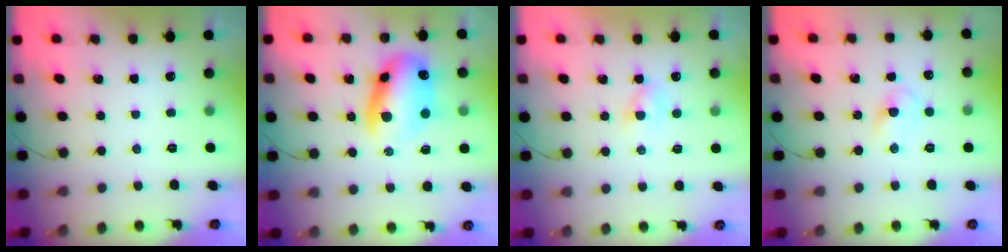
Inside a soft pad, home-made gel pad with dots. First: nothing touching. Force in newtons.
{"total": 13.5, "press": 13.1, "slide": 3.3}
{"total": 1.9, "press": 1.6, "slide": 1.0}
{"total": 3.9, "press": 3.7, "slide": 1.3}